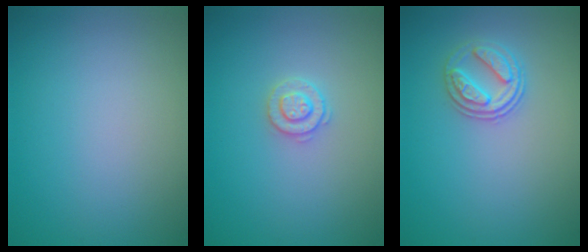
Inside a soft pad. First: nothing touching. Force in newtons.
{"total": 2.0, "press": 1.9, "slide": 0.4}
{"total": 2.6, "press": 2.5, "slide": 0.7}